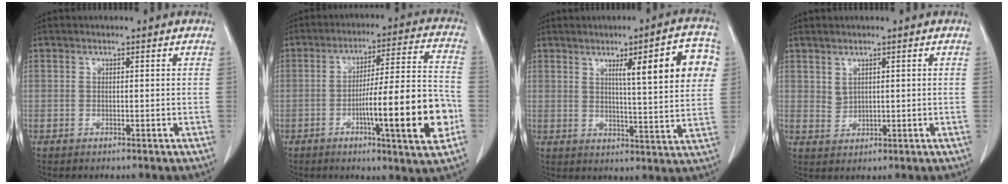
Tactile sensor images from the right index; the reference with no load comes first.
{"total": 16.4, "force": [-4.9, 0.7, 15.6], "torque": [-0.240, 0.001, -0.073]}
{"total": 12.0, "force": [4.3, 1.4, 11.2], "torque": [-0.146, 0.011, 0.055]}
{"total": 1.6, "force": [1.0, 1.0, 0.8], "torque": [-0.014, -0.004, 0.026]}